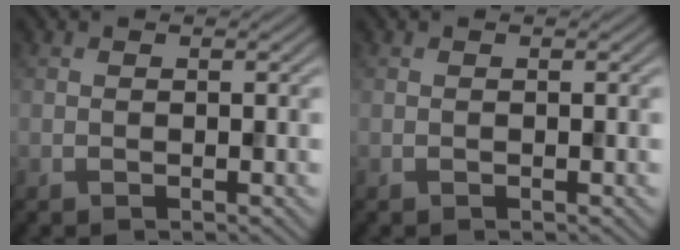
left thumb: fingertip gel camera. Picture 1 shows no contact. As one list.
[{"total": 0.0}]